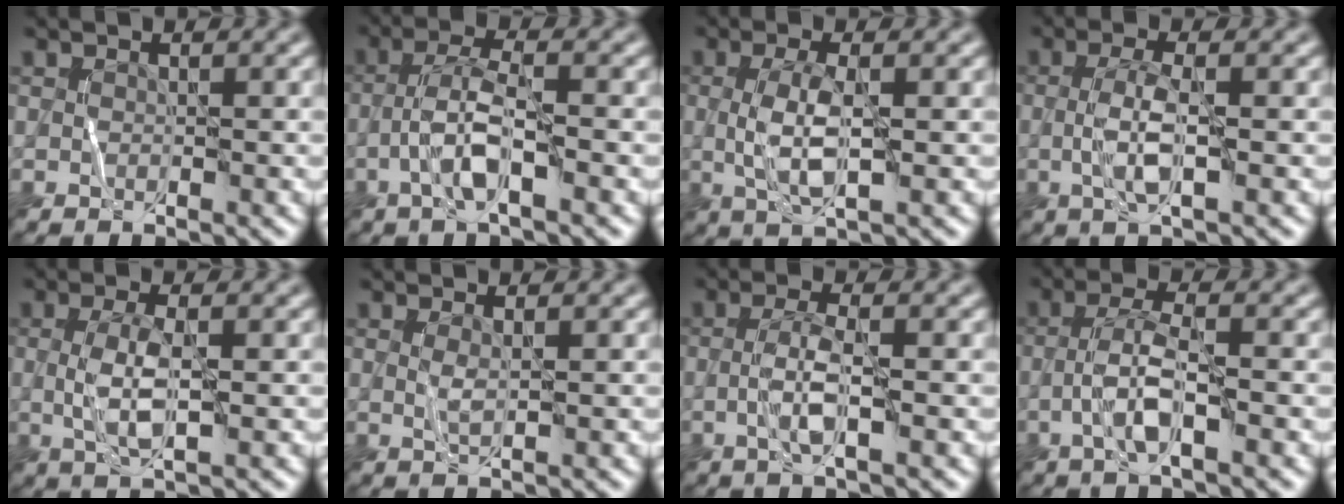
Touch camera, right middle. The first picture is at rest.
{"total": 3.9, "force": [-1.6, 0.7, 3.5], "torque": [-0.072, 0.017, -0.038]}
{"total": 3.8, "force": [-0.1, 1.1, 3.6], "torque": [-0.085, 0.003, -0.002]}
{"total": 3.2, "force": [-0.5, 0.7, 3.1], "torque": [-0.066, 0.010, -0.015]}
{"total": 3.4, "force": [-0.1, 1.0, 3.2], "torque": [-0.075, 0.002, -0.002]}
{"total": 0.8, "force": [0.2, 0.1, 0.7], "torque": [-0.019, 0.007, 0.003]}
{"total": 2.7, "force": [-0.7, 0.4, 2.6], "torque": [-0.055, 0.013, -0.020]}
{"total": 3.5, "force": [-1.4, 0.5, 3.2], "torque": [-0.066, 0.018, -0.034]}